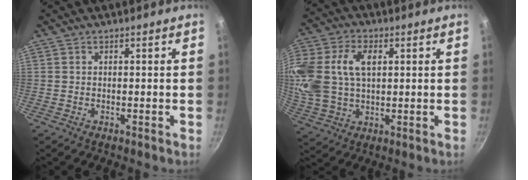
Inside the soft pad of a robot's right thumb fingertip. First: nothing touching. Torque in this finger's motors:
{"motor_torque": [1.09, 3.28, 1.64, -0.49, 0.65]}